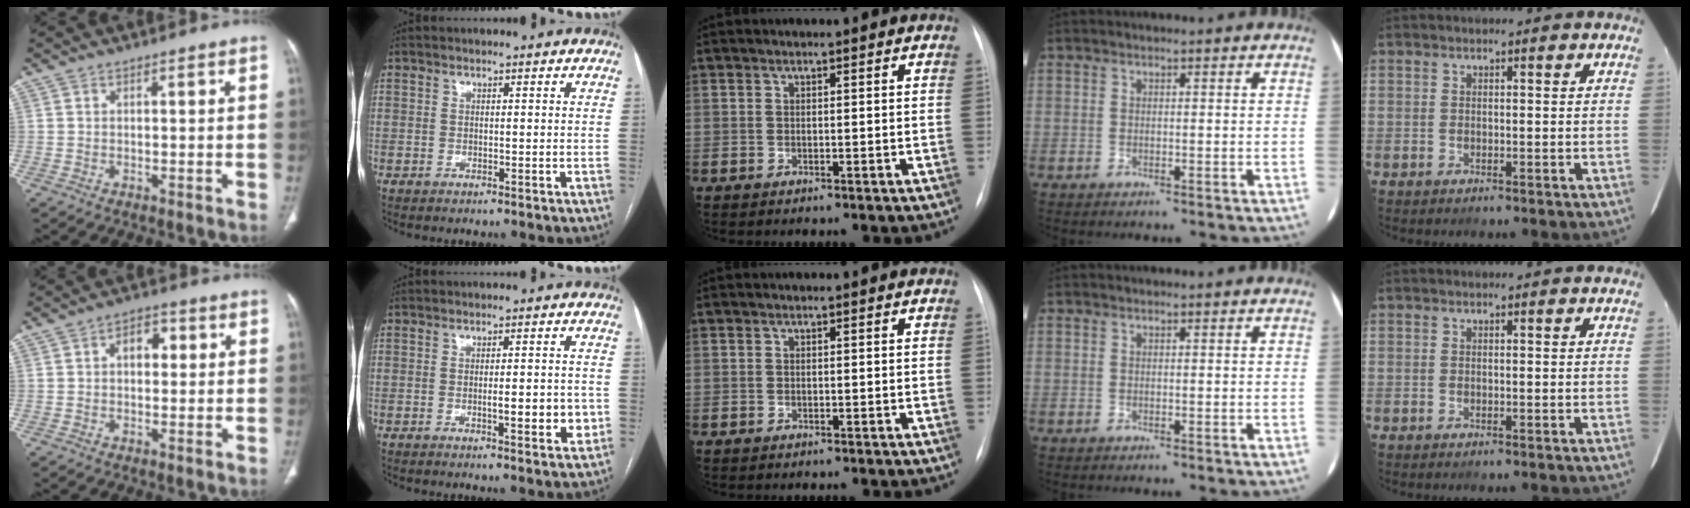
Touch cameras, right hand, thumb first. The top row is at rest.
{"thumb": {"total": 4.8, "force": [0.8, 3.2, 3.5], "torque": [-0.032, 0.012, 0.006]}, "index": {"total": 4.8, "force": [-0.9, 1.2, 4.6], "torque": [-0.064, -0.003, -0.009]}}